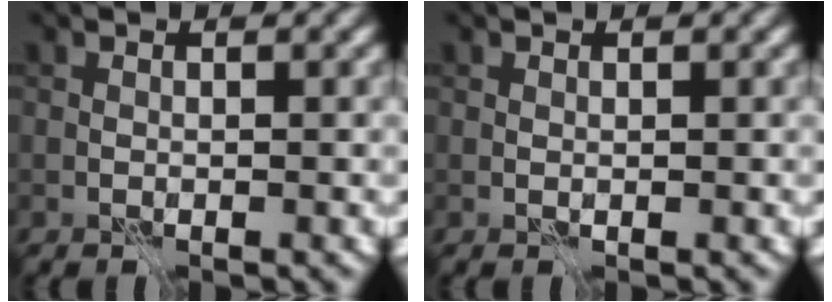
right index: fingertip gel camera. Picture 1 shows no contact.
{"total": 0.0}